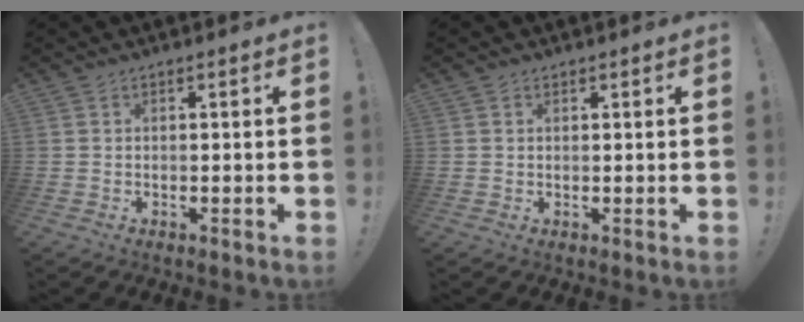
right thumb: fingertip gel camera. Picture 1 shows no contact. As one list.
[{"total": 1.0, "force": [0.6, 0.7, 0.2], "torque": [0.002, -0.001, 0.011]}]